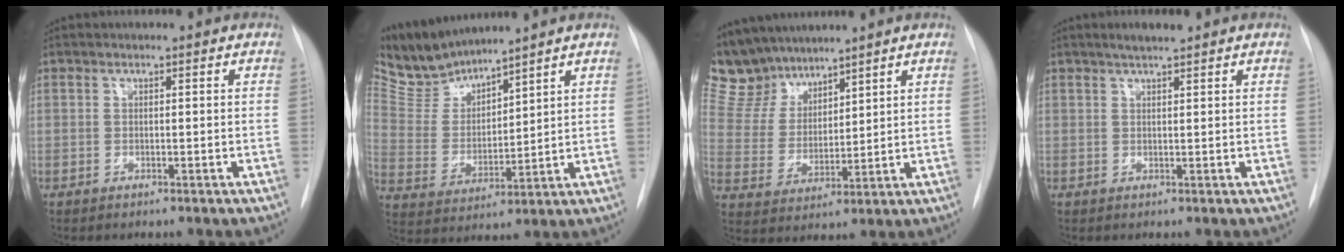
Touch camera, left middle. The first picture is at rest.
{"total": 8.7, "force": [8.5, 1.0, 1.3], "torque": [-0.045, 0.000, 0.187]}
{"total": 9.7, "force": [8.9, 3.8, 1.5], "torque": [-0.043, 0.008, 0.187]}
{"total": 2.5, "force": [2.0, 0.2, 1.5], "torque": [-0.031, 0.005, 0.034]}